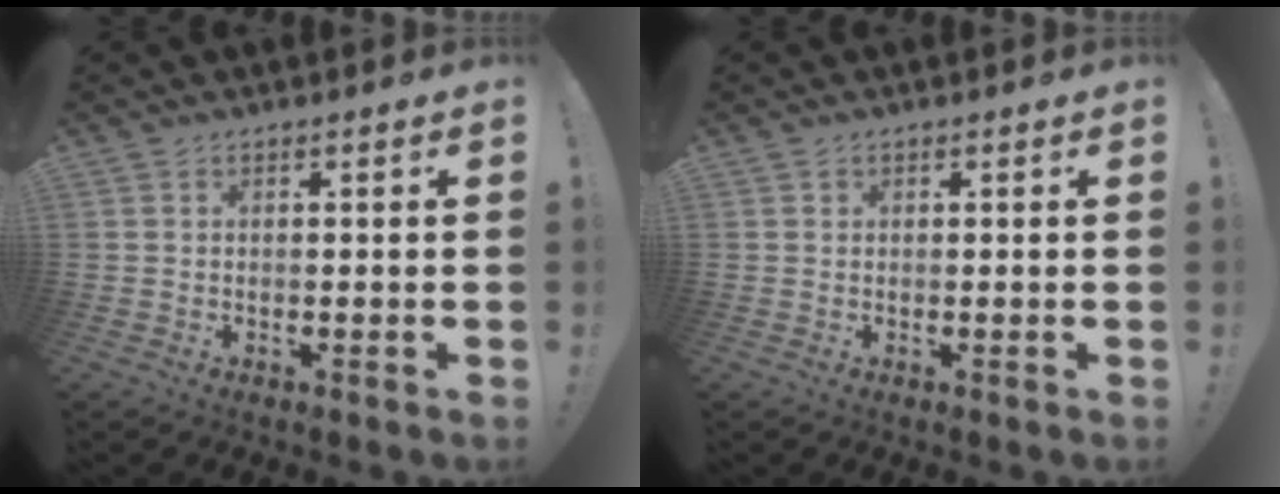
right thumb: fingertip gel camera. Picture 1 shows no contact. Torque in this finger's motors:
{"motor_torque": [0.01, 0.19, 0.00, -0.16, -0.04]}